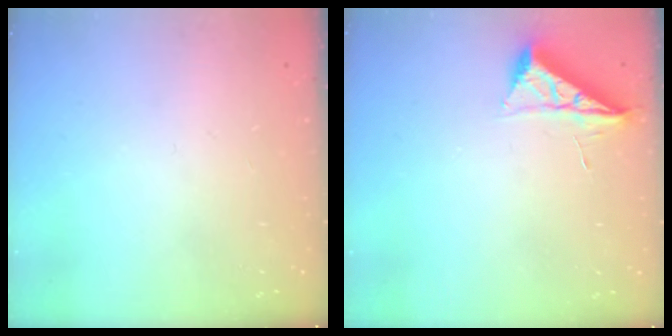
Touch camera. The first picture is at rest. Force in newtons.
{"total": 6.8, "press": 6.7, "slide": 0.7}